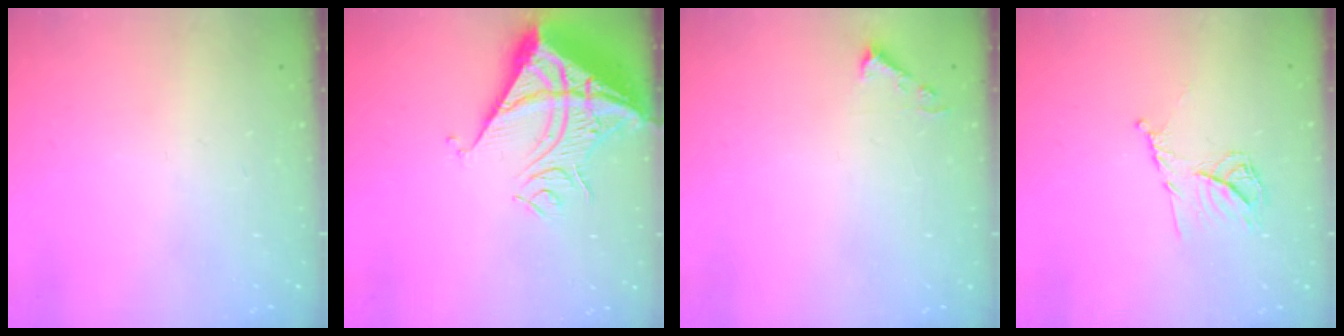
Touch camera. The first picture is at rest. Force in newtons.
{"total": 14.2, "press": 14.1, "slide": 1.9}
{"total": 3.7, "press": 3.7, "slide": 0.4}
{"total": 9.8, "press": 9.8, "slide": 0.6}